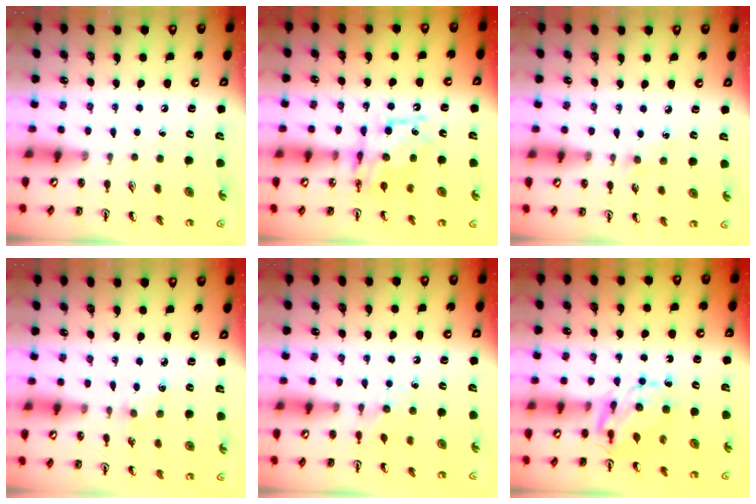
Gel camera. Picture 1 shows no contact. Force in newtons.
{"total": 8.7, "press": 8.7, "slide": 0.3}
{"total": 3.0, "press": 2.9, "slide": 0.4}
{"total": 2.2, "press": 2.2, "slide": 0.4}
{"total": 3.9, "press": 3.8, "slide": 0.6}
{"total": 6.0, "press": 6.0, "slide": 0.5}